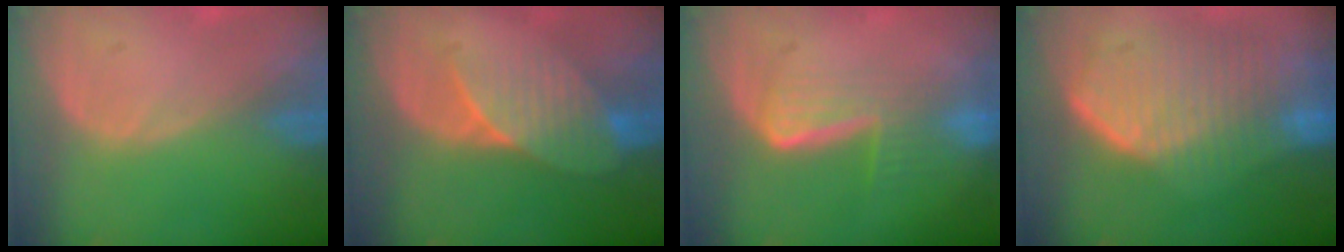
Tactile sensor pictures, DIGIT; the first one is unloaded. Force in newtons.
{"total": 7.1, "press": 6.5, "slide": 2.8}
{"total": 6.7, "press": 5.7, "slide": 3.6}
{"total": 10.8, "press": 9.4, "slide": 5.3}